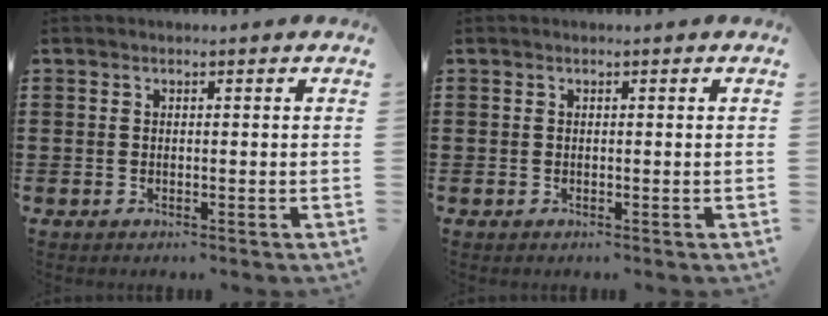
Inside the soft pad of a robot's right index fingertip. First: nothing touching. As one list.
[{"total": 0.0}]